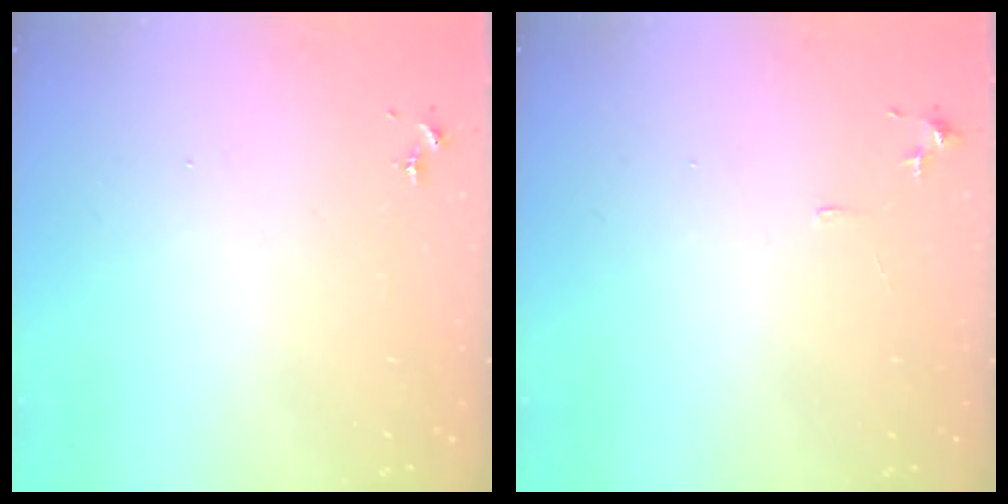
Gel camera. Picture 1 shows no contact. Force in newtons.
{"total": 5.7, "press": 5.6, "slide": 0.6}